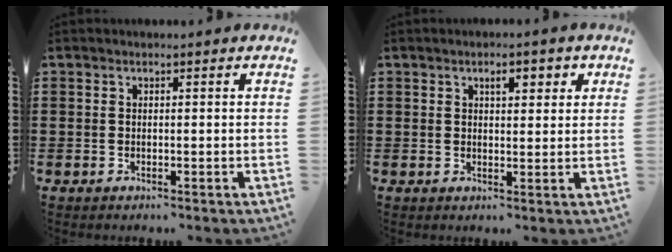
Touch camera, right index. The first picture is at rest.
{"total": 2.9, "force": [1.2, 1.3, 2.3], "torque": [-0.033, 0.002, 0.014]}